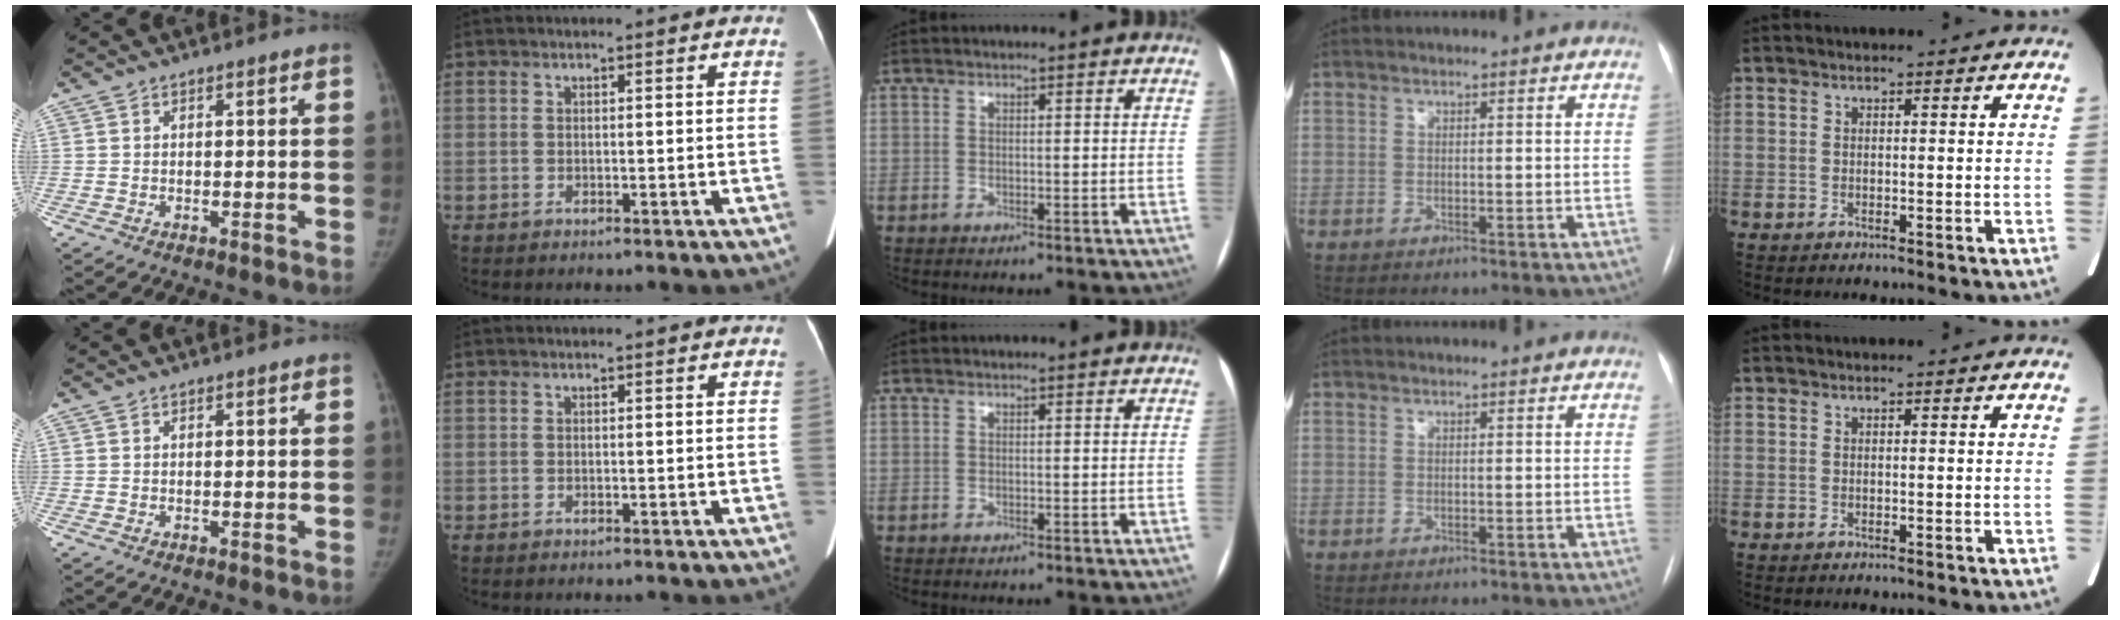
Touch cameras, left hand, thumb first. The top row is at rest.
{}